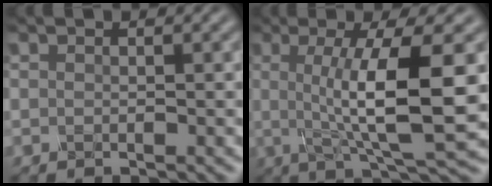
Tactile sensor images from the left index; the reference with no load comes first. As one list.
[{"total": 9.6, "force": [0.4, 2.1, 9.4], "torque": [-0.126, -0.004, 0.008]}]